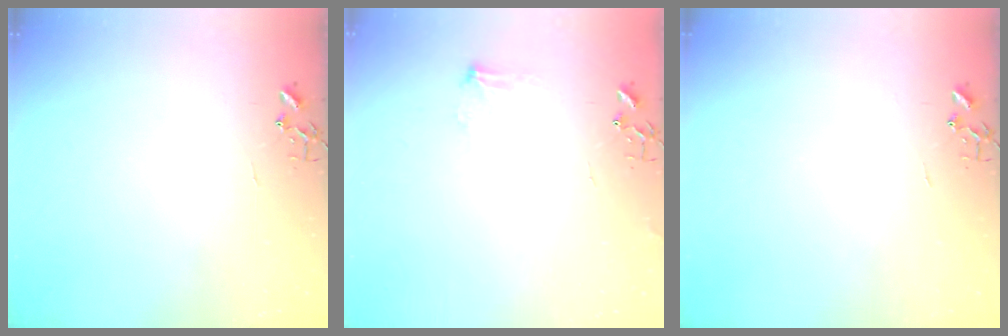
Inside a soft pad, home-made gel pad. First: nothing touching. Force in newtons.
{"total": 6.8, "press": 6.8, "slide": 0.8}
{"total": 0.0}